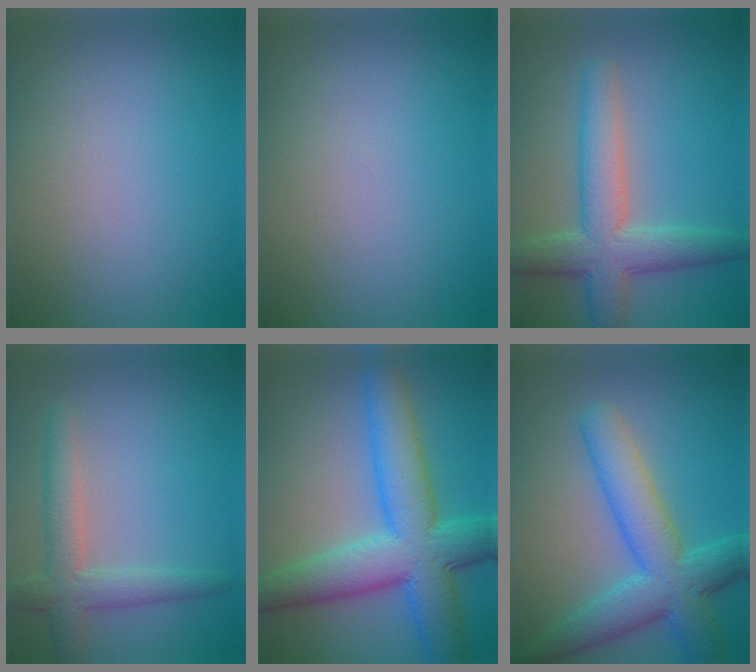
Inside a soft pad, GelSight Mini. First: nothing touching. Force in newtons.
{"total": 0.0}
{"total": 6.1, "press": 6.1, "slide": 0.3}
{"total": 3.6, "press": 3.6, "slide": 0.2}
{"total": 9.8, "press": 9.8, "slide": 0.2}
{"total": 7.5, "press": 7.5, "slide": 0.1}